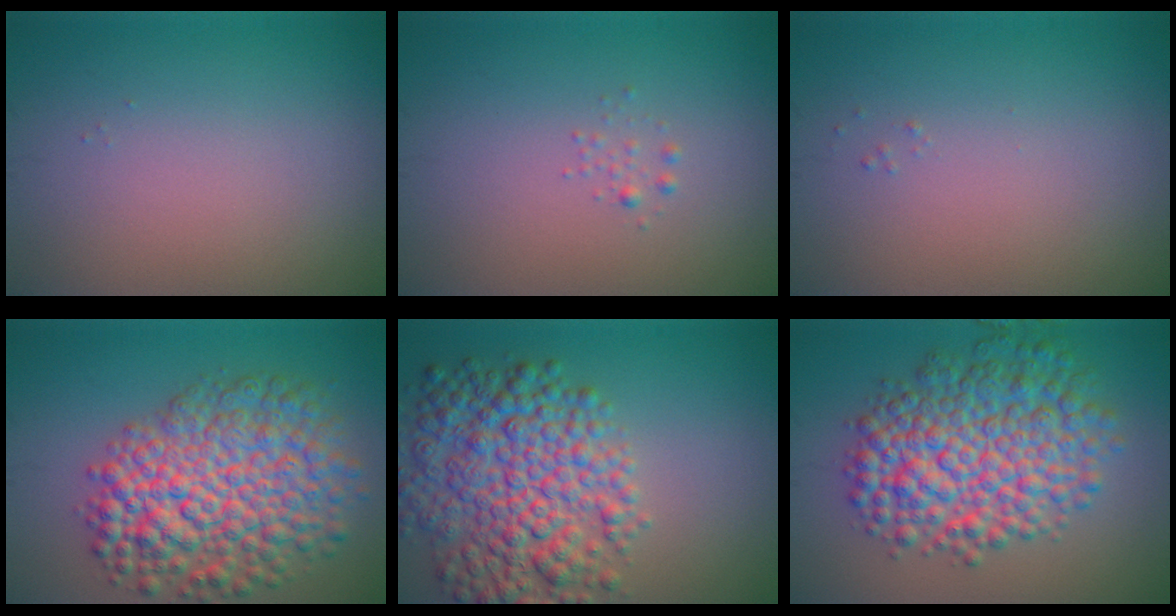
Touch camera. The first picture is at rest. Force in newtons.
{"total": 0.7, "press": 0.7, "slide": 0.0}
{"total": 0.0}
{"total": 9.6, "press": 9.6, "slide": 0.3}
{"total": 8.8, "press": 8.8, "slide": 0.3}
{"total": 9.0, "press": 9.0, "slide": 0.2}